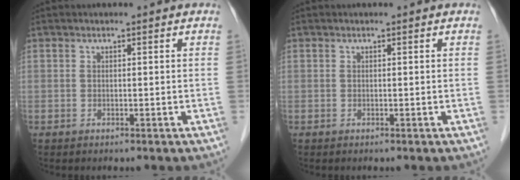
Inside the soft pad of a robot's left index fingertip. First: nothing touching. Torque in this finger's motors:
{"motor_torque": [-0.01, 0.01, 0.01, 0.00]}